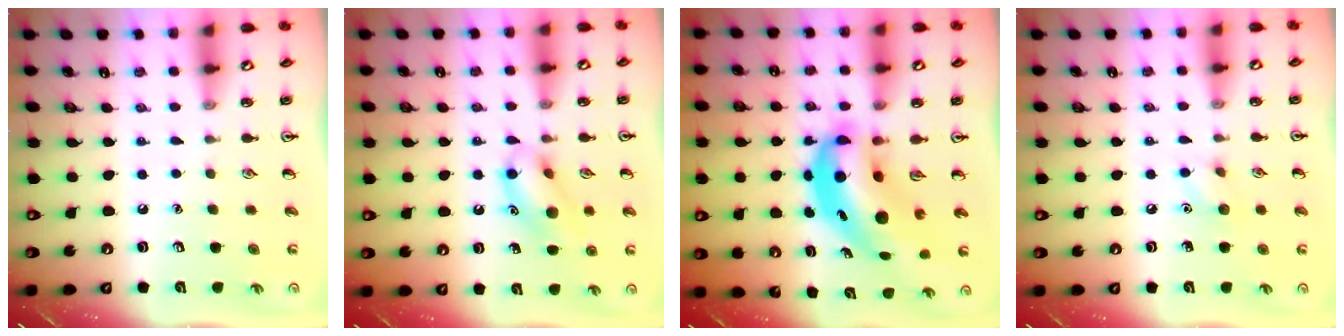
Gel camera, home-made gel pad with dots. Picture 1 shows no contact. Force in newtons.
{"total": 12.2, "press": 12.0, "slide": 2.2}
{"total": 11.2, "press": 10.8, "slide": 3.1}
{"total": 6.7, "press": 6.4, "slide": 1.9}